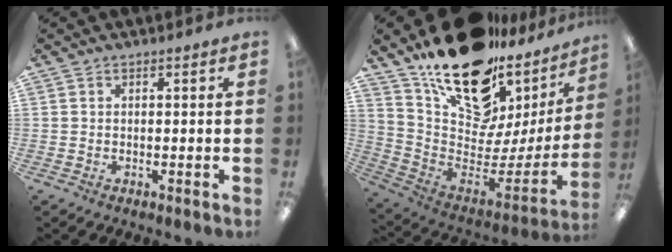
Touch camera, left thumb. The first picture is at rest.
{"total": 23.6, "force": [16.0, 12.0, 12.5], "torque": [-0.194, -0.111, 0.299]}